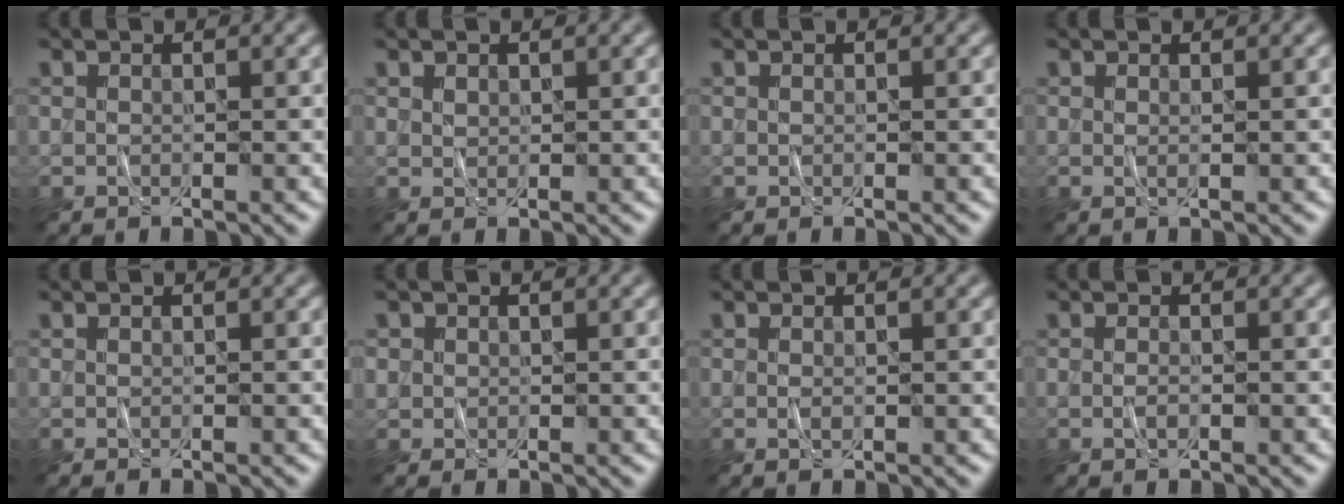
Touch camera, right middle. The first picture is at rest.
{"total": 0.6, "force": [0.5, 0.4, 0.2], "torque": [-0.007, 0.000, 0.012]}
{"total": 0.0}
{"total": 0.5, "force": [0.1, 0.1, 0.5], "torque": [-0.007, 0.001, 0.002]}
{"total": 0.0}
{"total": 0.8, "force": [0.1, 0.8, 0.0], "torque": [0.006, -0.002, 0.003]}
{"total": 0.5, "force": [0.0, 0.1, 0.5], "torque": [-0.011, -0.001, 0.000]}
{"total": 0.8, "force": [-0.3, 0.2, 0.7], "torque": [-0.016, -0.001, -0.005]}